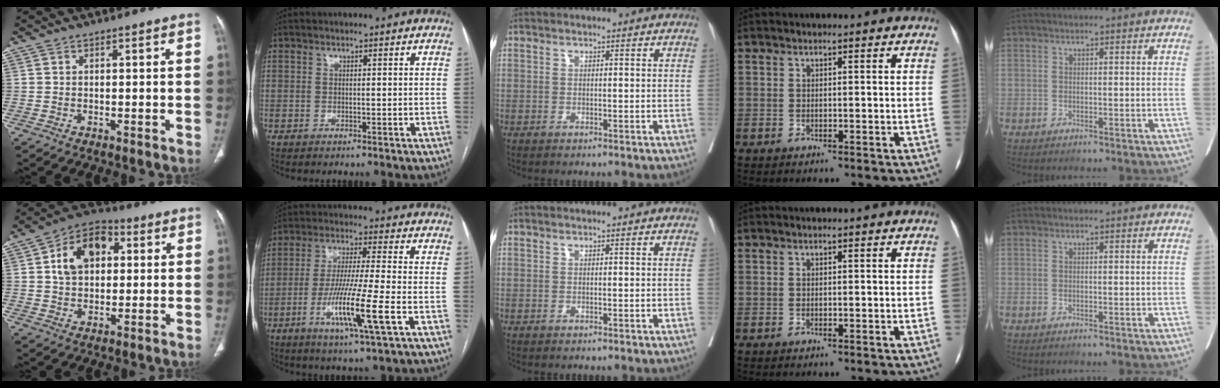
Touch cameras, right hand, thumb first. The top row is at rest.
{"thumb": {"total": 11.9, "force": [2.7, 8.3, 8.1], "torque": [-0.111, 0.012, 0.035]}, "index": {"total": 12.3, "force": [-4.2, -0.5, 11.5], "torque": [-0.224, -0.022, -0.082]}}